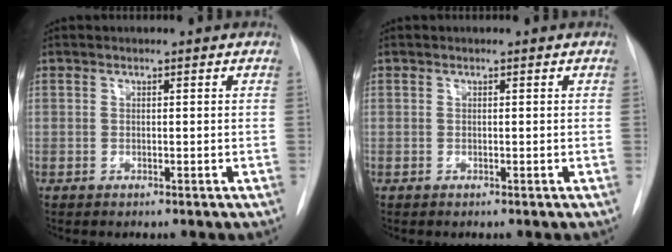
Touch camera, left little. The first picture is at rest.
{"total": 0.0}